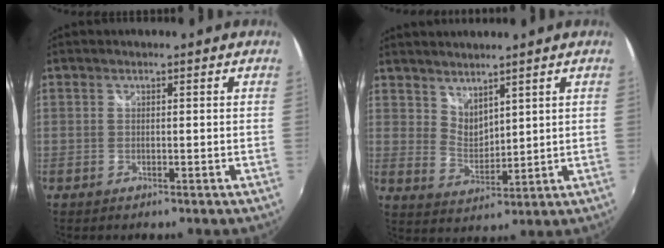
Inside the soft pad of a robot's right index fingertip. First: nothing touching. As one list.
[{"total": 5.1, "force": [4.3, 2.1, 1.9], "torque": [-0.026, -0.004, 0.084]}]